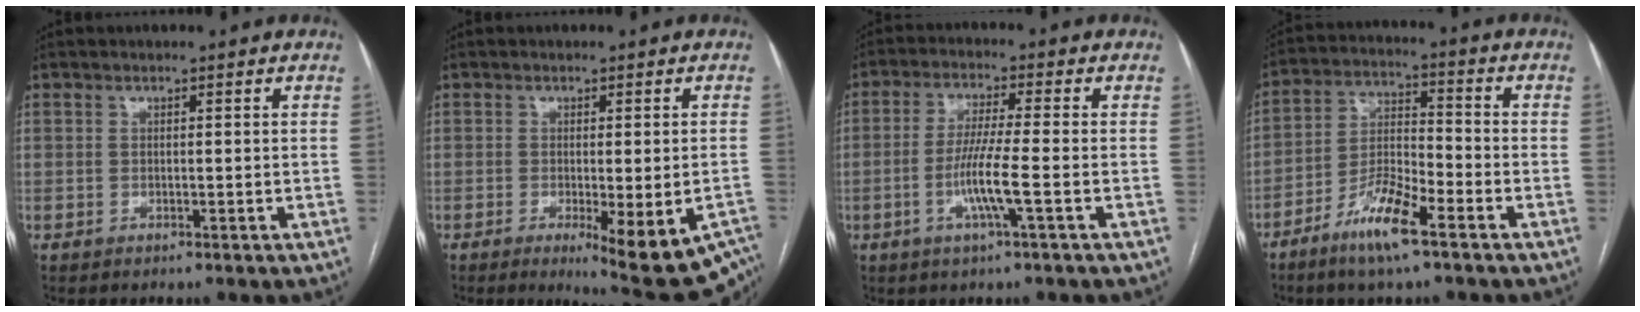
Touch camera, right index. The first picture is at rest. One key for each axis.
{"total": 13.5, "fx": -9.0, "fy": 2.7, "fz": 9.8, "tx": -0.054, "ty": -0.016, "tz": -0.114}
{"total": 7.2, "fx": -2.2, "fy": -0.4, "fz": 6.8, "tx": -0.131, "ty": -0.006, "tz": -0.043}
{"total": 9.7, "fx": -6.1, "fy": 1.6, "fz": 7.3, "tx": -0.148, "ty": -0.008, "tz": -0.122}